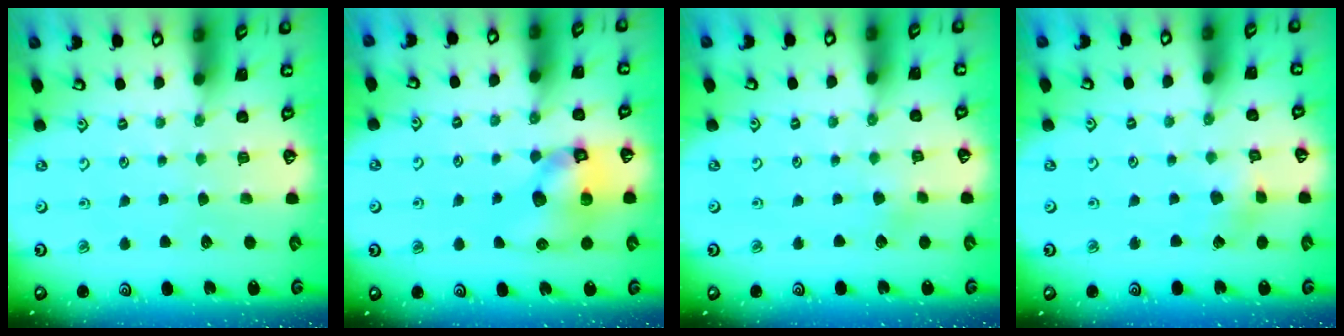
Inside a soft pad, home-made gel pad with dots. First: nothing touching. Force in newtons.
{"total": 11.1, "press": 11.0, "slide": 1.8}
{"total": 2.9, "press": 2.9, "slide": 0.2}
{"total": 4.5, "press": 4.5, "slide": 0.4}